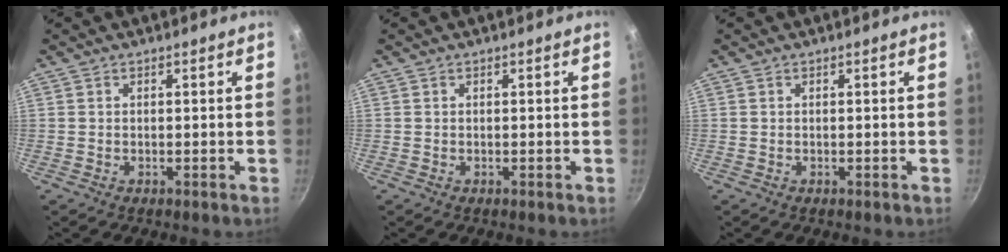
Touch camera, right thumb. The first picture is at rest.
{"total": 0.0}
{"total": 0.0}